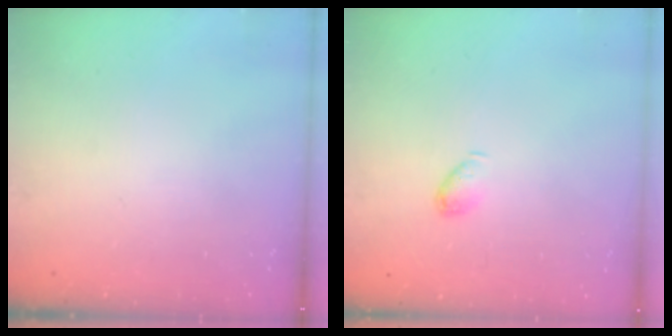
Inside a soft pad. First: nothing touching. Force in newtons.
{"total": 4.9, "press": 4.8, "slide": 0.8}